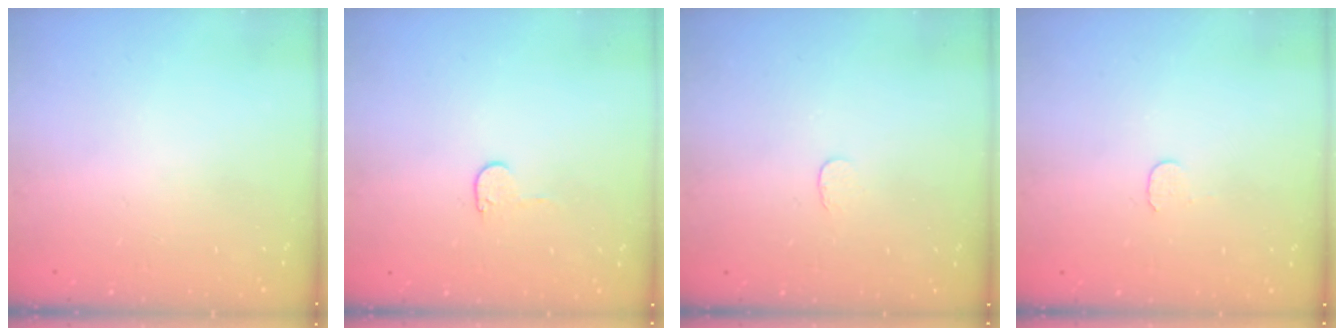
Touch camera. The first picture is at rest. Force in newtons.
{"total": 3.8, "press": 3.8, "slide": 0.4}
{"total": 2.6, "press": 2.6, "slide": 0.2}
{"total": 3.7, "press": 3.7, "slide": 0.3}